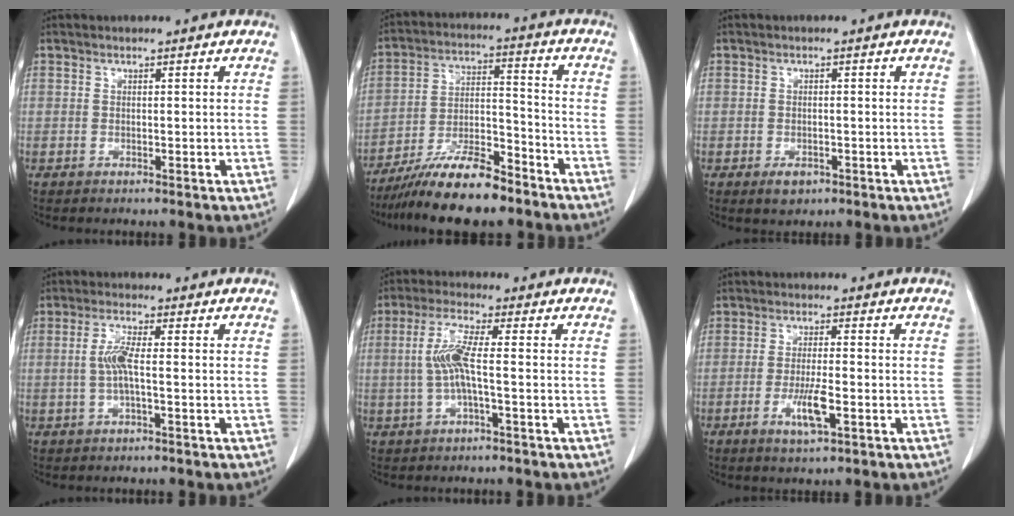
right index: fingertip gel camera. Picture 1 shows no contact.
{"total": 12.6, "force": [-10.2, 2.5, 7.0], "torque": [-0.123, -0.001, -0.182]}
{"total": 2.6, "force": [-1.3, 1.9, 1.3], "torque": [-0.015, 0.000, -0.009]}
{"total": 3.9, "force": [-0.2, 0.5, 3.8], "torque": [-0.085, 0.003, -0.005]}
{"total": 6.0, "force": [-0.2, 0.5, 6.0], "torque": [-0.130, 0.008, -0.008]}
{"total": 5.1, "force": [-1.9, 0.6, 4.7], "torque": [-0.092, -0.008, -0.032]}